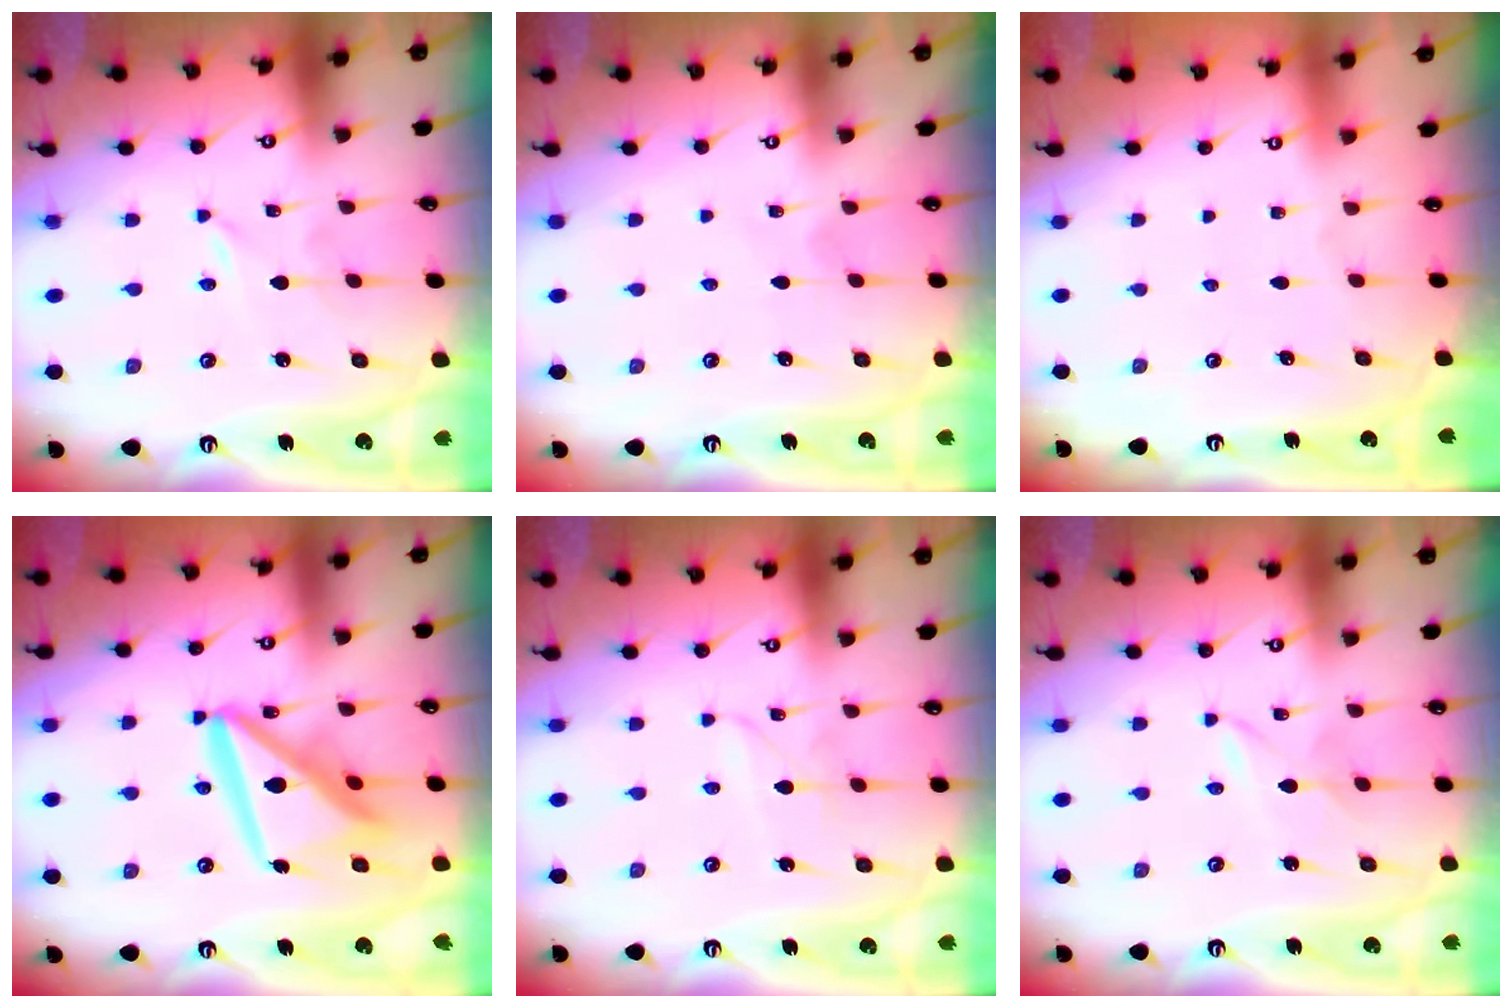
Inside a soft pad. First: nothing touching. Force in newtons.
{"total": 2.6, "press": 2.6, "slide": 0.3}
{"total": 0.0}
{"total": 16.1, "press": 16.0, "slide": 2.0}
{"total": 1.5, "press": 1.5, "slide": 0.2}
{"total": 1.7, "press": 1.7, "slide": 0.2}